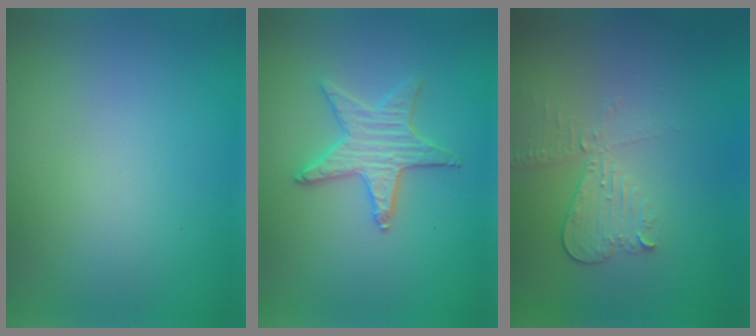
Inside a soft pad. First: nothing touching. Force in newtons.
{"total": 3.2, "press": 3.1, "slide": 0.6}
{"total": 3.1, "press": 2.7, "slide": 1.5}